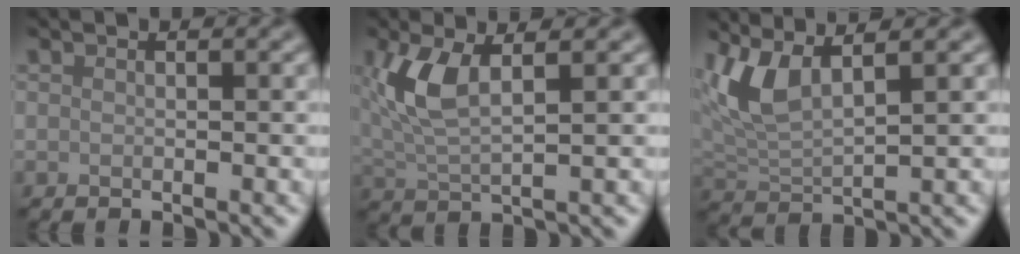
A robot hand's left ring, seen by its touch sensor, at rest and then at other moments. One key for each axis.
{"total": 4.6, "fx": 1.6, "fy": 1.7, "fz": 4.0, "tx": -0.094, "ty": 0.003, "tz": 0.033}
{"total": 4.2, "fx": 2.5, "fy": 1.2, "fz": 3.2, "tx": -0.075, "ty": 0.001, "tz": 0.055}